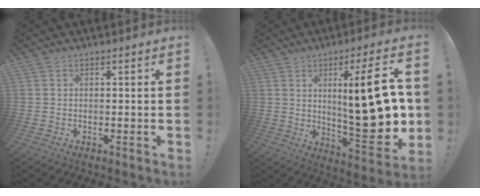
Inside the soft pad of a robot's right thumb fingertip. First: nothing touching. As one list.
[{"total": 23.3, "force": [2.3, 6.3, 22.3], "torque": [-0.325, -0.019, 0.035]}]